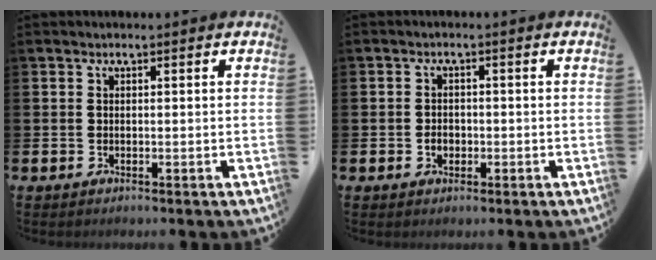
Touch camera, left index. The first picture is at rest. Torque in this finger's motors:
{"motor_torque": [0.21, -0.05, 0.03, 0.04]}